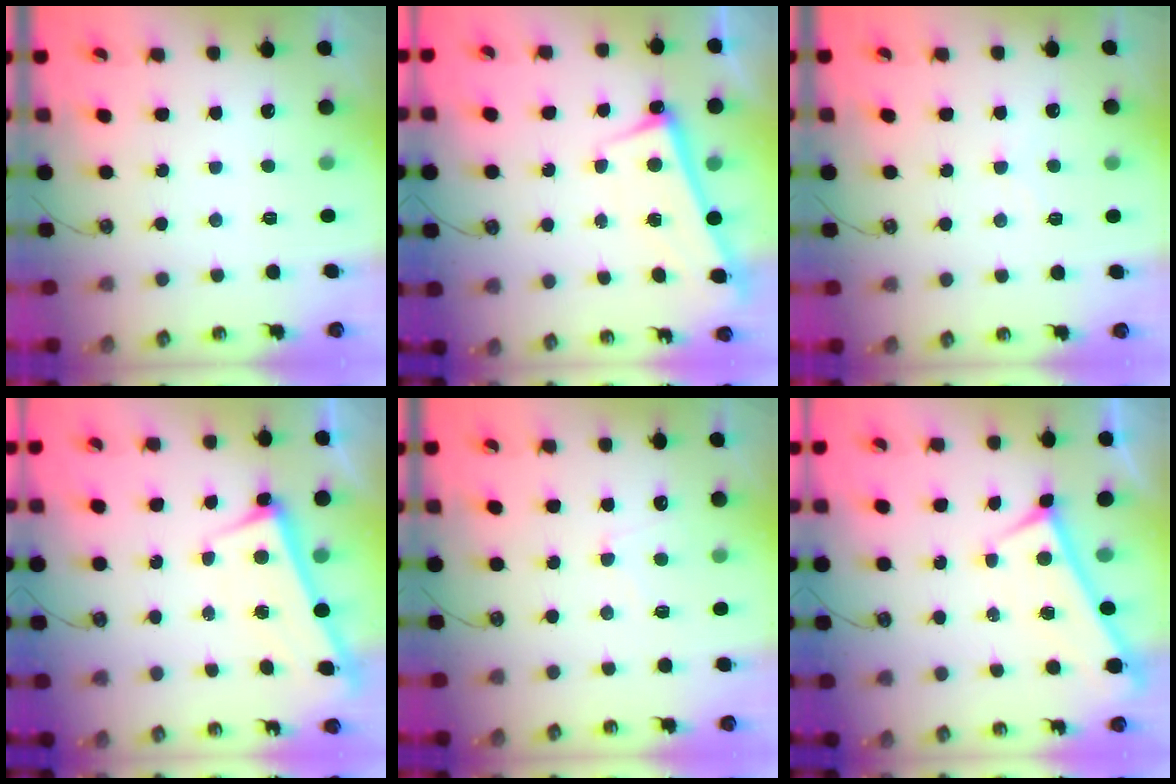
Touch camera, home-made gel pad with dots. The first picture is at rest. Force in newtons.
{"total": 2.7, "press": 2.6, "slide": 0.6}
{"total": 1.0, "press": 1.0, "slide": 0.3}
{"total": 2.6, "press": 2.6, "slide": 0.3}
{"total": 1.0, "press": 0.9, "slide": 0.5}
{"total": 0.0}